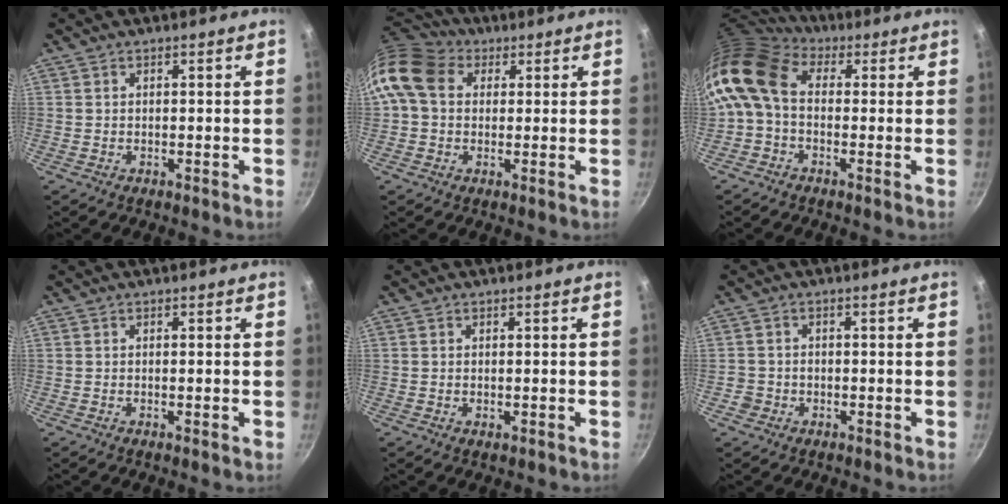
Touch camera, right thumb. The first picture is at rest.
{"total": 12.5, "force": [3.1, 9.8, 7.1], "torque": [-0.127, 0.021, 0.039]}
{"total": 10.4, "force": [0.4, 7.4, 7.3], "torque": [-0.138, 0.025, -0.014]}
{"total": 0.9, "force": [-0.2, 0.1, 0.9], "torque": [-0.016, -0.001, -0.004]}
{"total": 0.8, "force": [-0.1, 0.4, 0.7], "torque": [-0.009, -0.001, -0.002]}
{"total": 2.3, "force": [-1.0, 2.1, 0.5], "torque": [-0.001, 0.012, -0.015]}